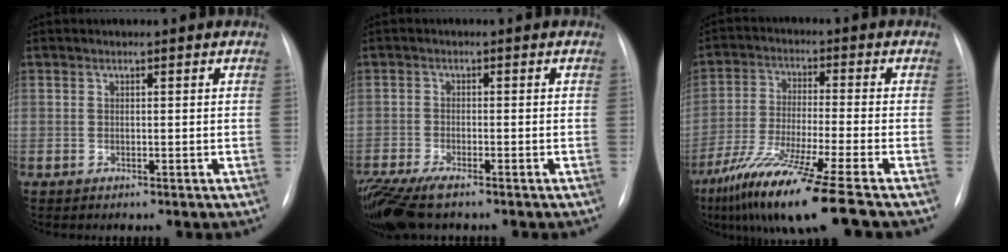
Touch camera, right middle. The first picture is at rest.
{"total": 9.8, "force": [-7.5, 2.1, 5.9], "torque": [-0.113, -0.020, -0.130]}
{"total": 14.1, "force": [-9.9, -1.3, 10.0], "torque": [-0.193, -0.050, -0.173]}